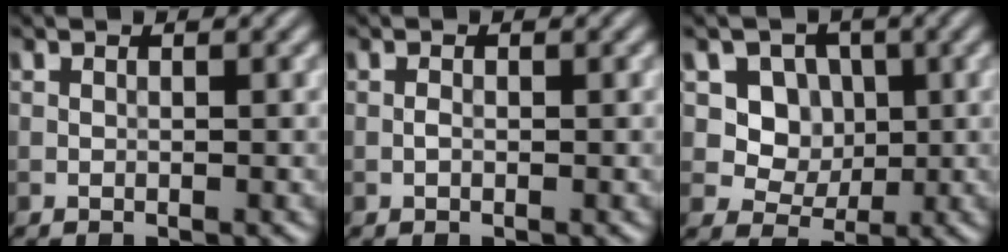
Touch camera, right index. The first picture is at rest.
{"total": 0.6, "force": [-0.2, 0.4, 0.4], "torque": [-0.008, 0.002, -0.004]}
{"total": 5.7, "force": [1.6, 4.9, 2.4], "torque": [-0.045, -0.005, 0.027]}